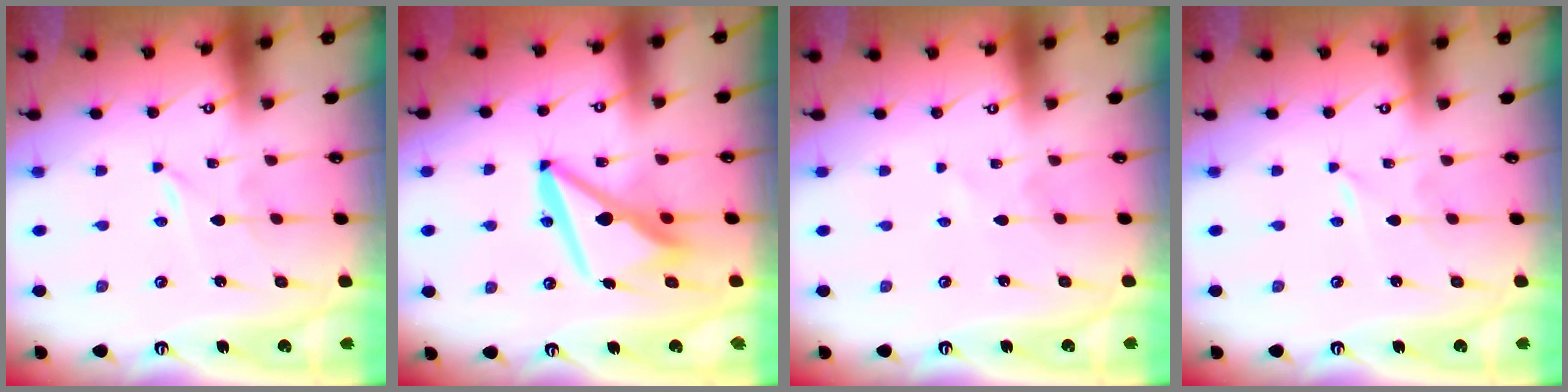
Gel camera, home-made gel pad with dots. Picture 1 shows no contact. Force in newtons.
{"total": 12.2, "press": 12.1, "slide": 1.5}
{"total": 1.0, "press": 1.0, "slide": 0.2}
{"total": 0.0}